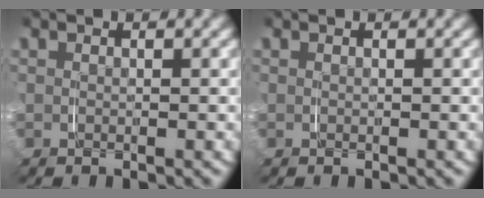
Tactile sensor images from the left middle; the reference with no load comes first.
{"total": 0.0}